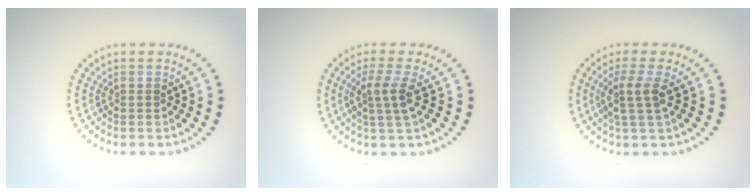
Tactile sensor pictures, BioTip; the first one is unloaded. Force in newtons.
{"total": 2.6, "press": 2.0, "slide": 1.6}
{"total": 2.6, "press": 2.0, "slide": 1.5}